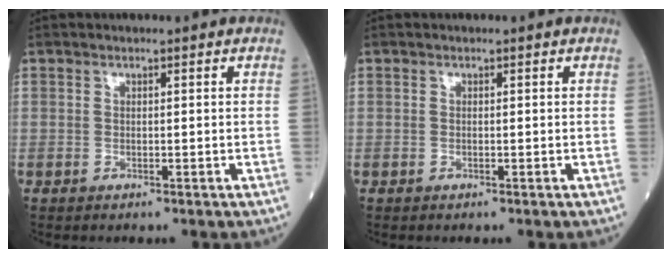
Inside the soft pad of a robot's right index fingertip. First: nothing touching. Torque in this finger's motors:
{"motor_torque": [-0.19, -0.16, 0.04, 0.01]}